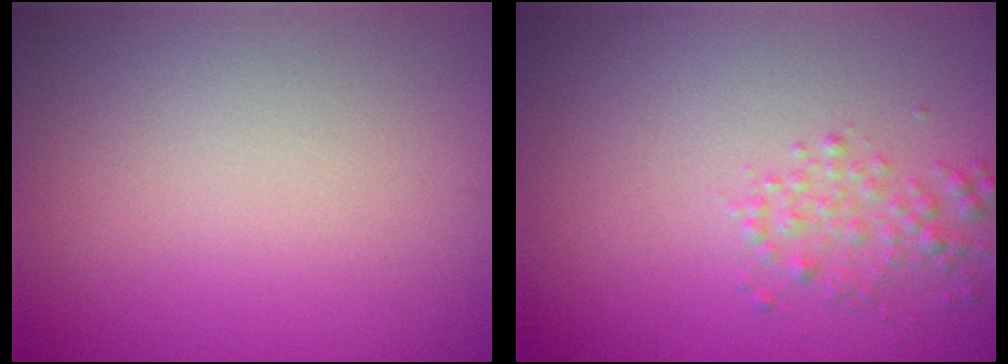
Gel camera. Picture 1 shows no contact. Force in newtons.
{"total": 1.9, "press": 1.9, "slide": 0.1}